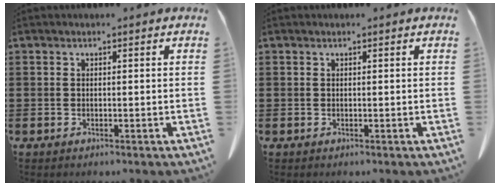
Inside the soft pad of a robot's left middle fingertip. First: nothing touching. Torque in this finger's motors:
{"motor_torque": [-0.96, 0.91, 0.00, 0.00]}